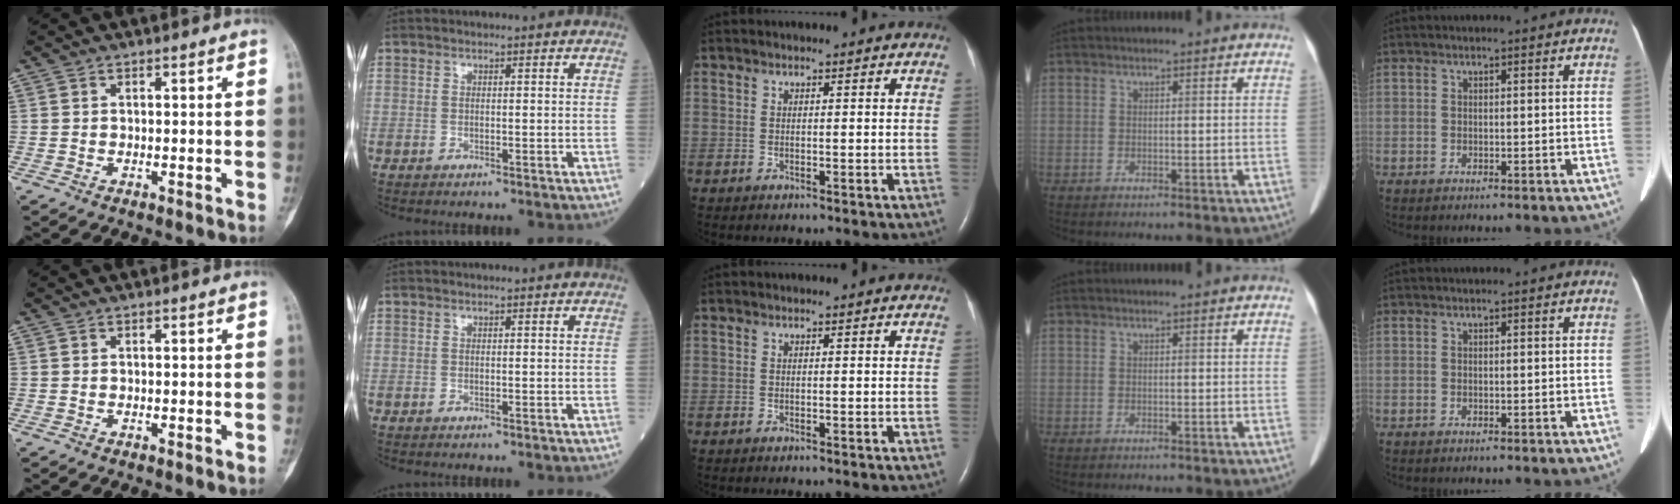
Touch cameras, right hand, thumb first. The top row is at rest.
{}